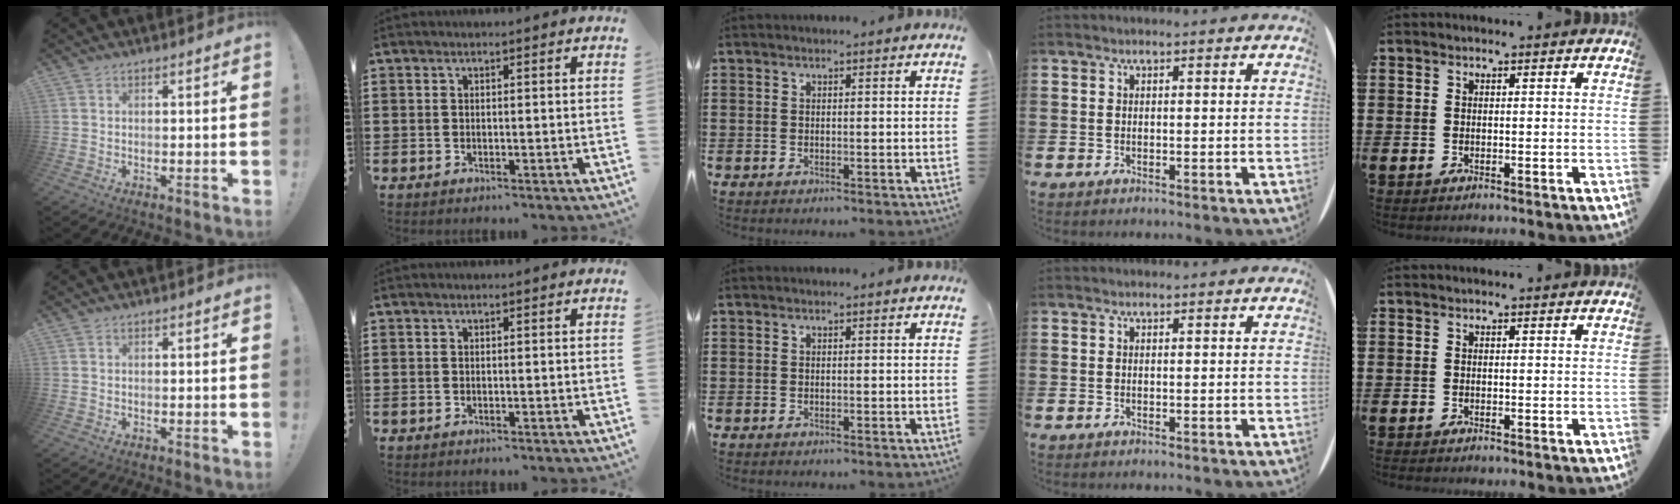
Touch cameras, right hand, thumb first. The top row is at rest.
{}